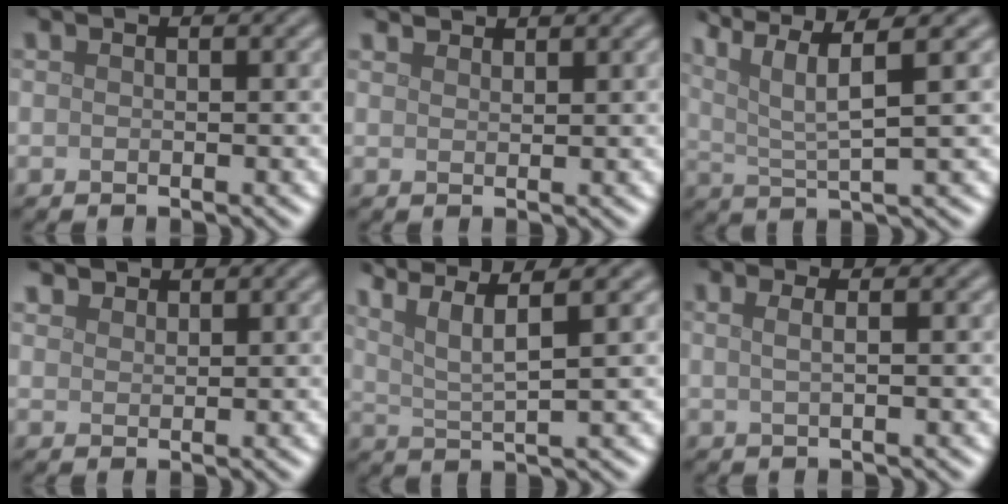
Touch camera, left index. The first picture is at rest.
{"total": 2.0, "force": [2.0, 0.3, 0.3], "torque": [-0.008, 0.001, 0.031]}
{"total": 7.2, "force": [3.8, 1.5, 6.0], "torque": [-0.105, 0.018, 0.074]}
{"total": 1.7, "force": [1.6, 0.7, 0.2], "torque": [-0.006, 0.003, 0.032]}
{"total": 6.3, "force": [3.9, 1.2, 4.7], "torque": [-0.079, 0.017, 0.060]}
{"total": 2.4, "force": [0.9, 1.2, 1.9], "torque": [-0.020, 0.005, -0.010]}